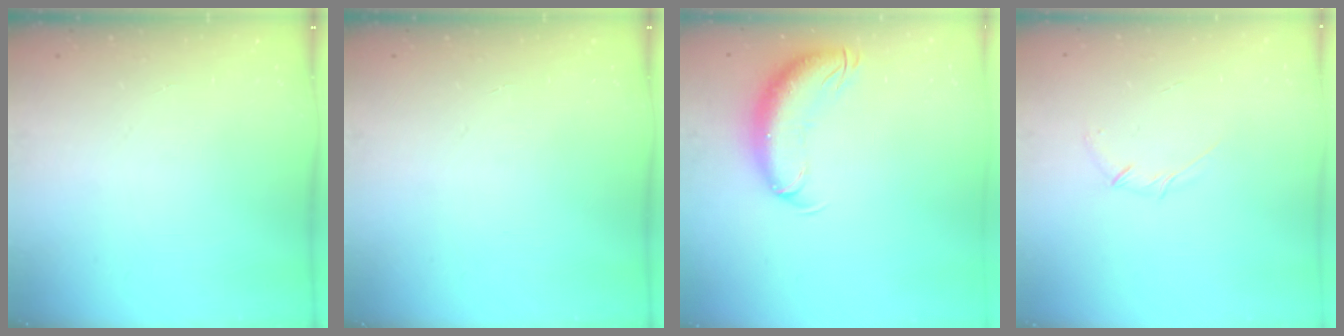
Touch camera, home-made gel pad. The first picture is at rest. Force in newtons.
{"total": 0.0}
{"total": 12.1, "press": 11.8, "slide": 2.7}
{"total": 3.7, "press": 3.6, "slide": 0.9}